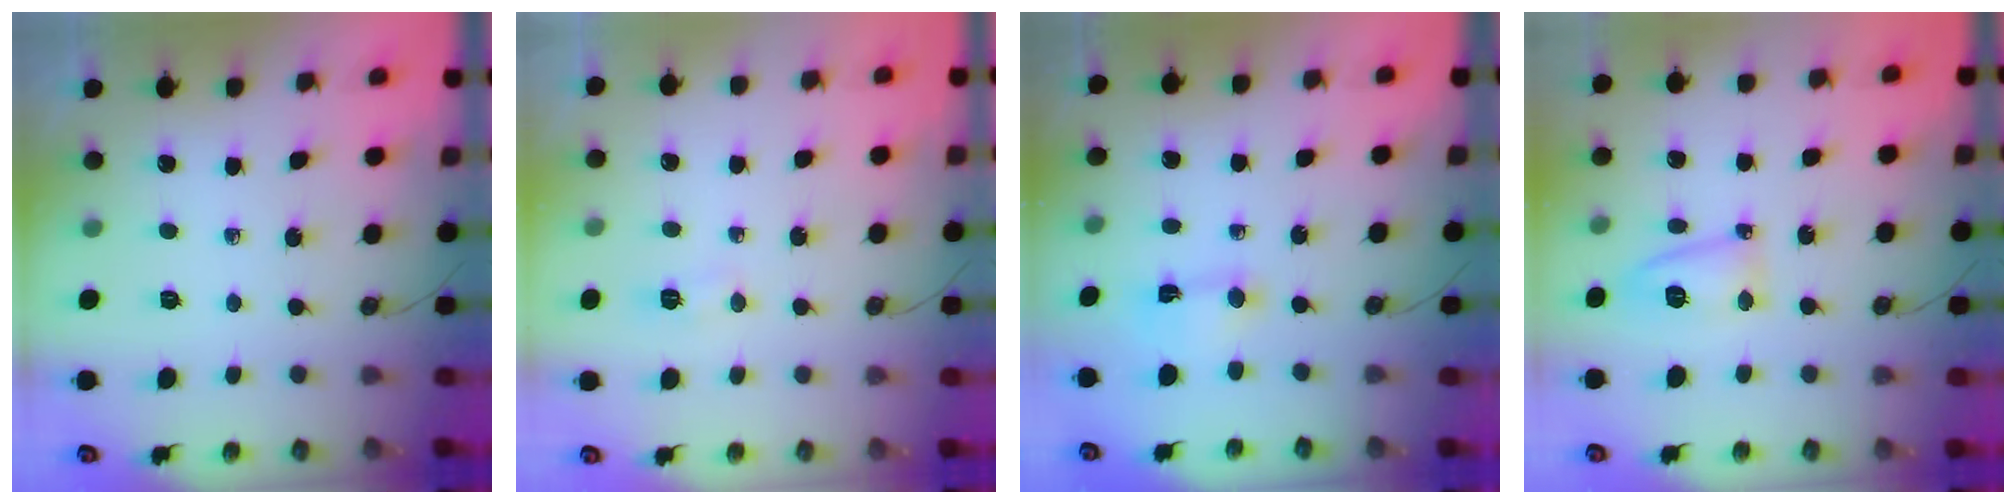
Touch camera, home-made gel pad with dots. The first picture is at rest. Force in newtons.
{"total": 5.0, "press": 4.9, "slide": 0.9}
{"total": 1.6, "press": 1.6, "slide": 0.2}
{"total": 7.5, "press": 7.4, "slide": 1.1}